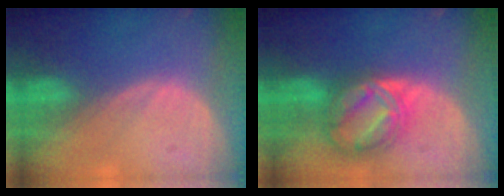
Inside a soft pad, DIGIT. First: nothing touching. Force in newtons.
{"total": 8.0, "press": 8.0, "slide": 0.6}